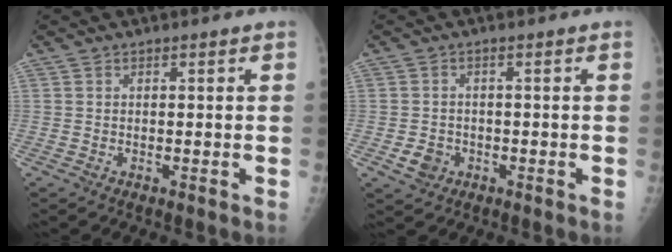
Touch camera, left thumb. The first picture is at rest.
{"total": 3.2, "force": [-1.1, 2.8, 1.3], "torque": [-0.013, 0.004, -0.014]}